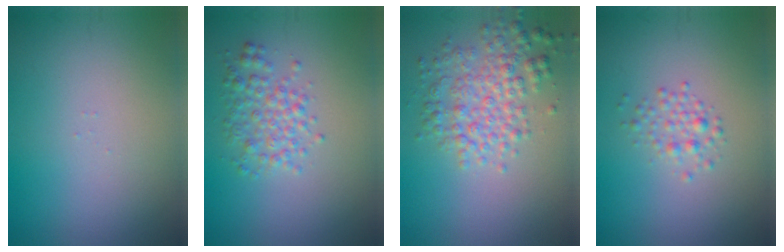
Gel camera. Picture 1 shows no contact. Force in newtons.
{"total": 2.9, "press": 2.9, "slide": 0.0}
{"total": 4.3, "press": 4.3, "slide": 0.1}
{"total": 1.6, "press": 1.6, "slide": 0.0}